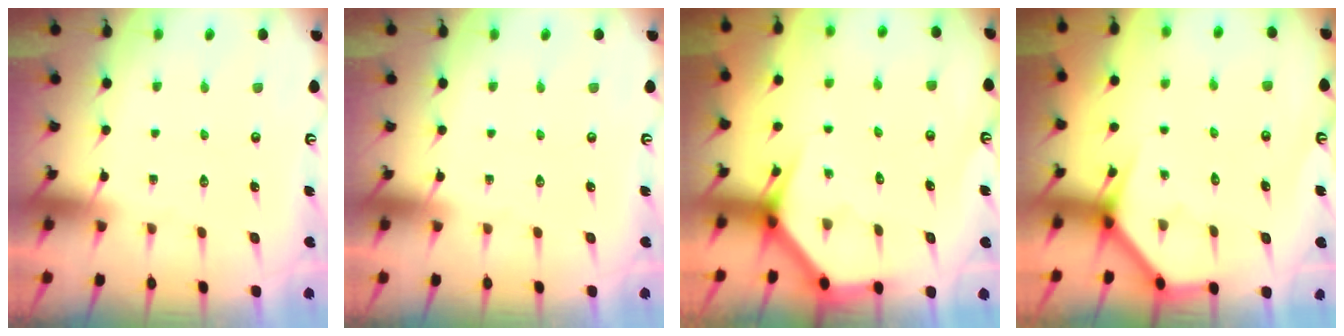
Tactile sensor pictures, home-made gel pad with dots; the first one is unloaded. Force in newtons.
{"total": 0.0}
{"total": 3.5, "press": 3.5, "slide": 0.3}
{"total": 3.8, "press": 3.8, "slide": 0.3}